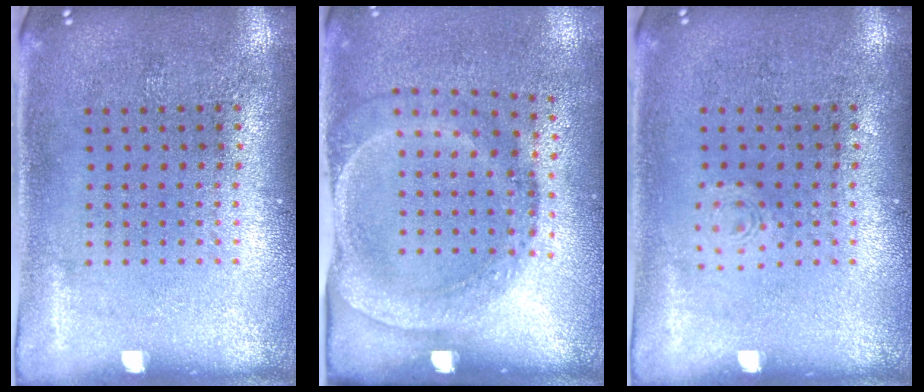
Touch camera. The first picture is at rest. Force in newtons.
{"total": 1.8, "press": 1.2, "slide": 1.4}
{"total": 0.7, "press": 0.7, "slide": 0.1}